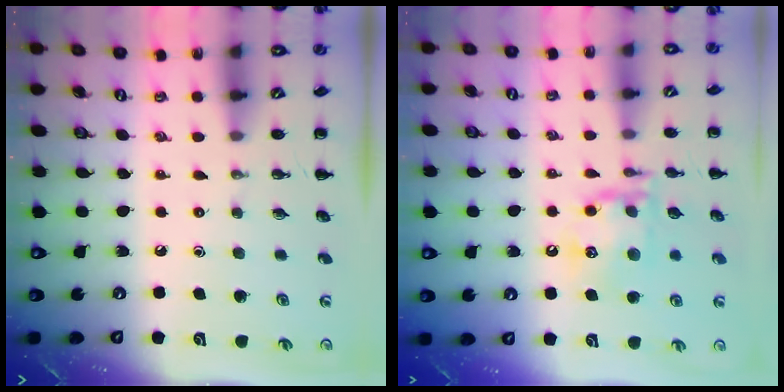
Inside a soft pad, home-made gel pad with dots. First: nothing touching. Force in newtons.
{"total": 15.7, "press": 15.5, "slide": 2.4}